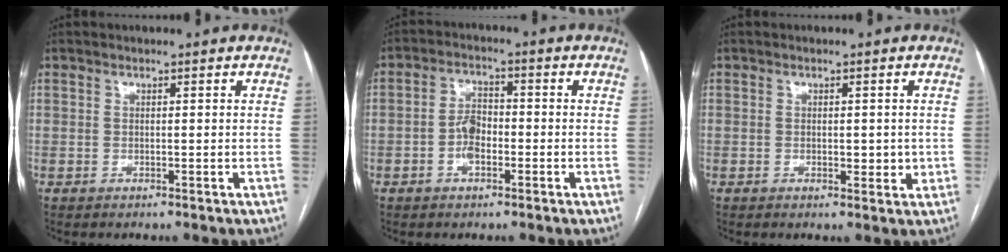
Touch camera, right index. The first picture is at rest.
{"total": 4.4, "force": [-1.4, 2.3, 3.4], "torque": [-0.067, 0.011, -0.029]}
{"total": 2.8, "force": [-0.1, 1.5, 2.4], "torque": [-0.027, -0.002, 0.002]}